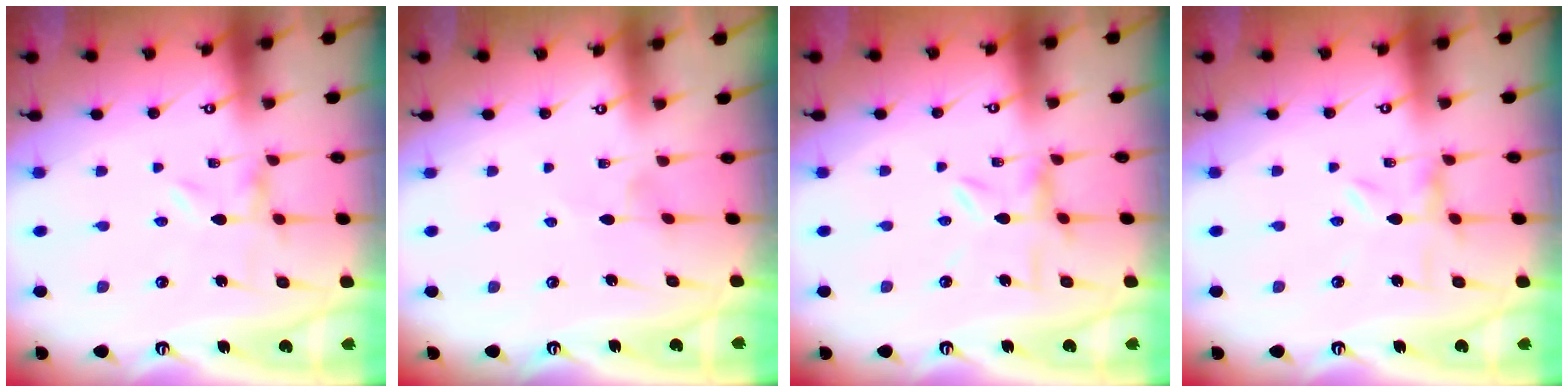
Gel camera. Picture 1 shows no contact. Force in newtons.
{"total": 1.9, "press": 1.9, "slide": 0.4}
{"total": 3.8, "press": 3.8, "slide": 0.3}
{"total": 0.8, "press": 0.8, "slide": 0.3}